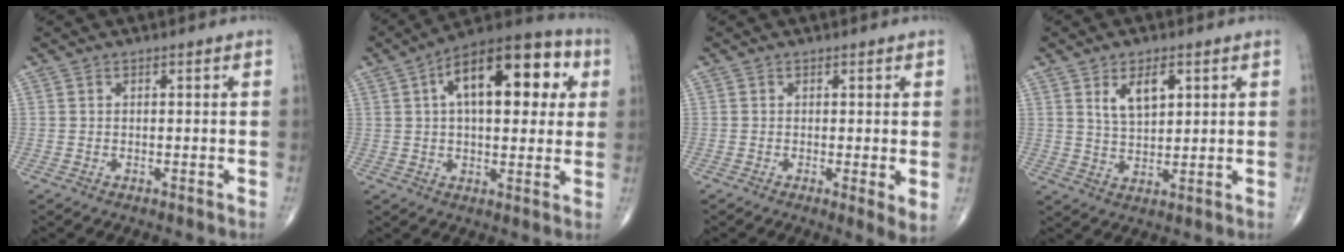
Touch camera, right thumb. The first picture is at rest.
{"total": 20.6, "force": [5.8, 9.9, 17.0], "torque": [-0.224, 0.023, 0.076]}
{"total": 3.1, "force": [-0.1, 0.7, 3.1], "torque": [-0.051, -0.013, -0.006]}
{"total": 6.5, "force": [2.7, 3.3, 4.8], "torque": [-0.074, -0.017, 0.054]}